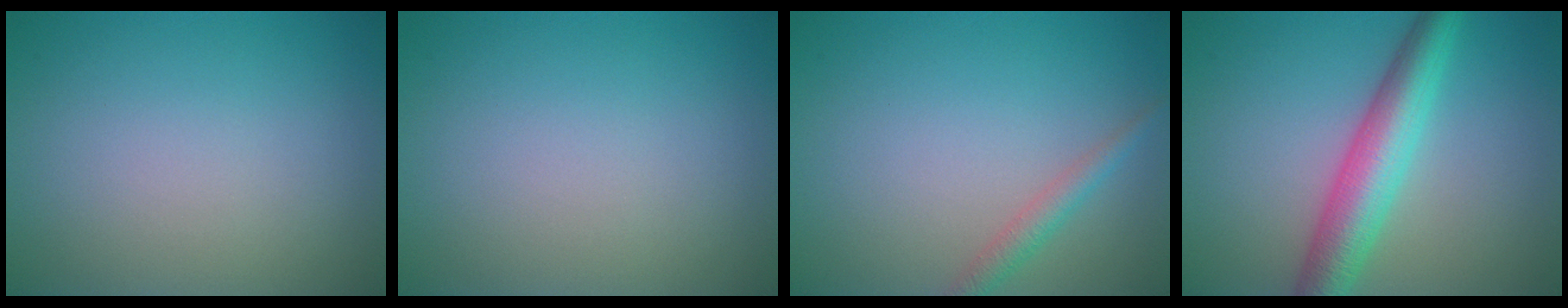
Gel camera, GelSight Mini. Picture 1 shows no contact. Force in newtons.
{"total": 0.0}
{"total": 1.8, "press": 1.8, "slide": 0.1}
{"total": 6.0, "press": 6.0, "slide": 0.1}